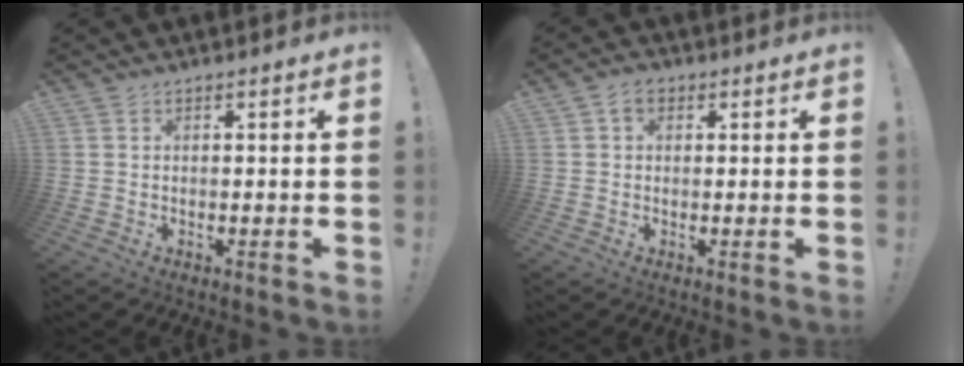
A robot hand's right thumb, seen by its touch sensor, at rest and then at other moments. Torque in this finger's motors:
{"motor_torque": [0.20, -0.22, 0.00, 0.00, -0.01]}